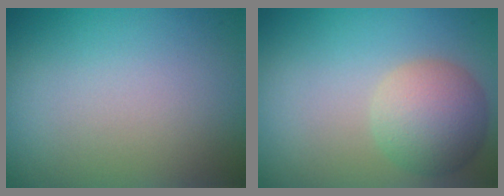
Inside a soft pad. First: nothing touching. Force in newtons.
{"total": 4.7, "press": 4.7, "slide": 0.1}